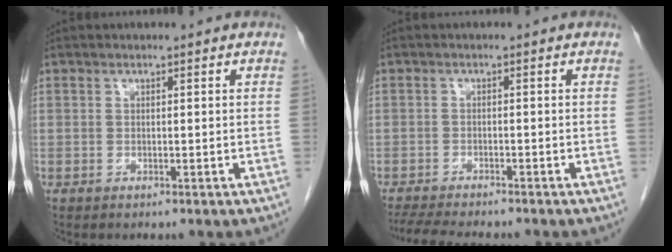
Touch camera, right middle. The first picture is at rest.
{"total": 8.7, "force": [-7.8, 1.1, 3.8], "torque": [-0.060, -0.014, -0.120]}